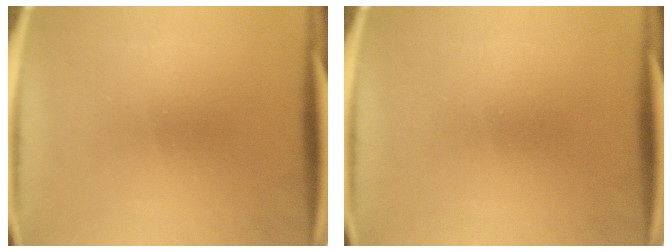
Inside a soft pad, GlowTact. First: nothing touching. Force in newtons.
{"total": 0.0}